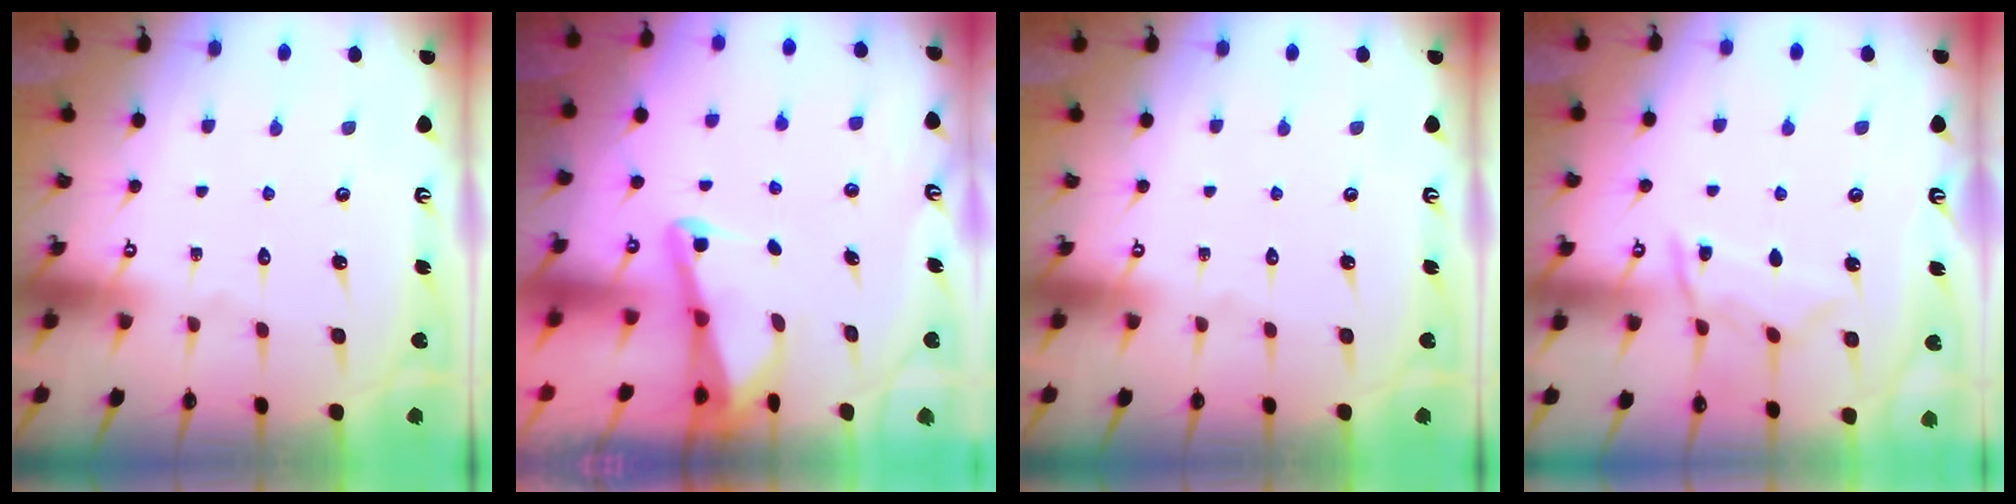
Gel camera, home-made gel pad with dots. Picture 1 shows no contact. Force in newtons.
{"total": 2.2, "press": 2.2, "slide": 0.3}
{"total": 0.0}
{"total": 9.5, "press": 9.4, "slide": 0.9}